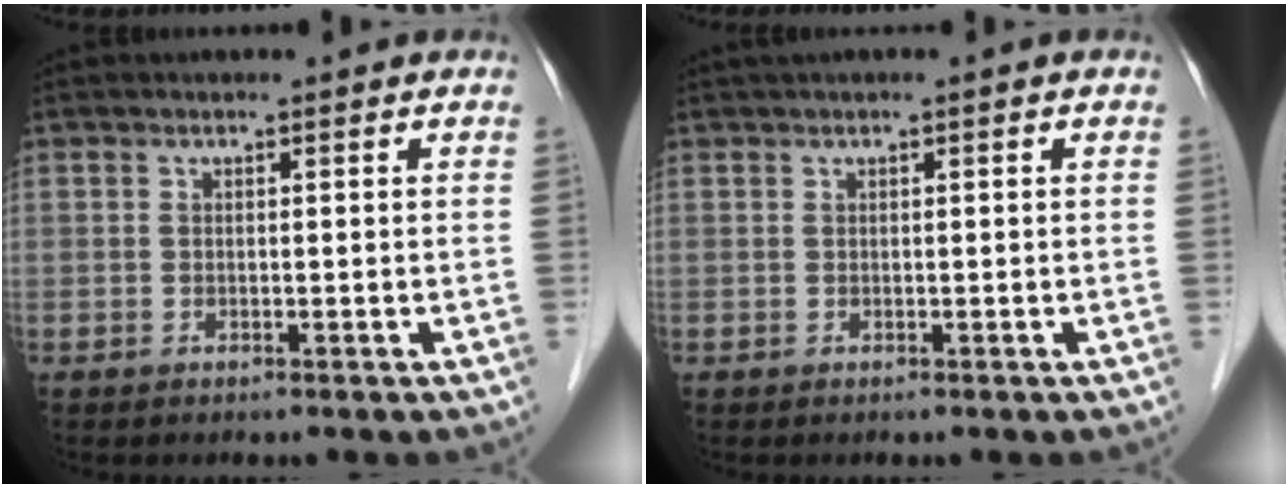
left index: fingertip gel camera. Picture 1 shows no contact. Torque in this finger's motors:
{"motor_torque": [0.86, -0.76, 0.20, 0.11]}